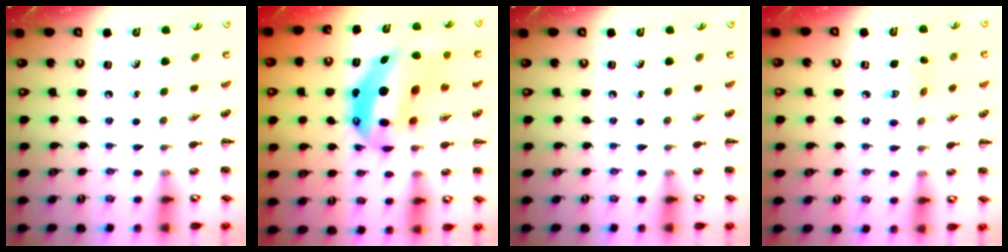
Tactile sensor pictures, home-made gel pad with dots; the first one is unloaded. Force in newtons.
{"total": 12.9, "press": 12.5, "slide": 3.4}
{"total": 0.0}
{"total": 3.8, "press": 3.7, "slide": 0.9}